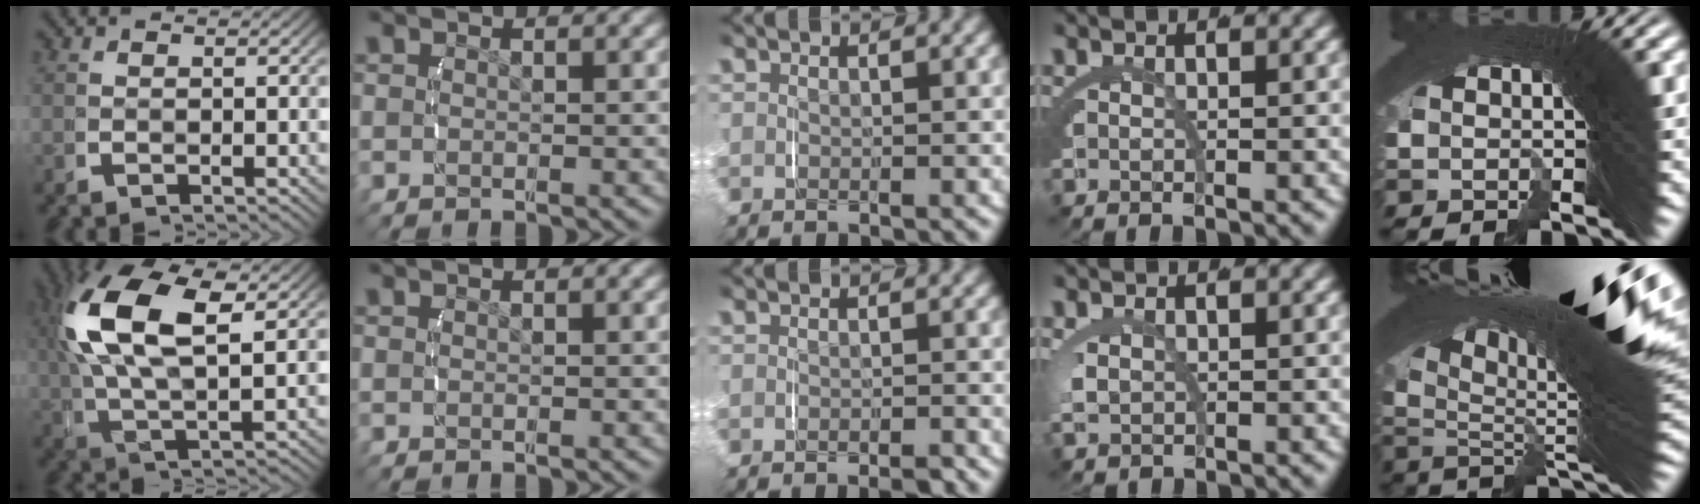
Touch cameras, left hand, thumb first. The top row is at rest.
{"thumb": {"total": 10.1, "force": [3.3, 4.7, 8.3], "torque": [-0.173, 0.010, 0.062]}, "middle": {"total": 0.9, "force": [-0.8, 0.1, 0.5], "torque": [-0.007, 0.003, -0.015]}, "ring": {"total": 1.0, "force": [0.2, 0.5, 0.8], "torque": [-0.034, -0.015, 0.018]}, "little": {"total": 21.6, "force": [9.5, 7.1, 18.0], "torque": [-0.243, 0.038, 0.132]}}